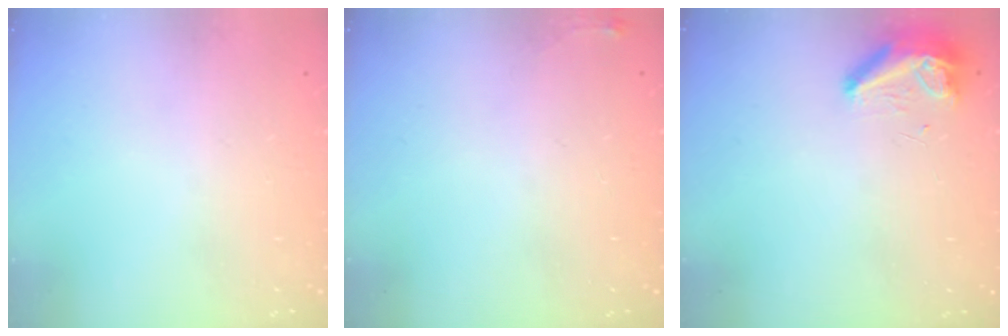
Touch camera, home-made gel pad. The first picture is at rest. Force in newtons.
{"total": 3.6, "press": 3.6, "slide": 0.6}
{"total": 13.1, "press": 10.6, "slide": 7.7}